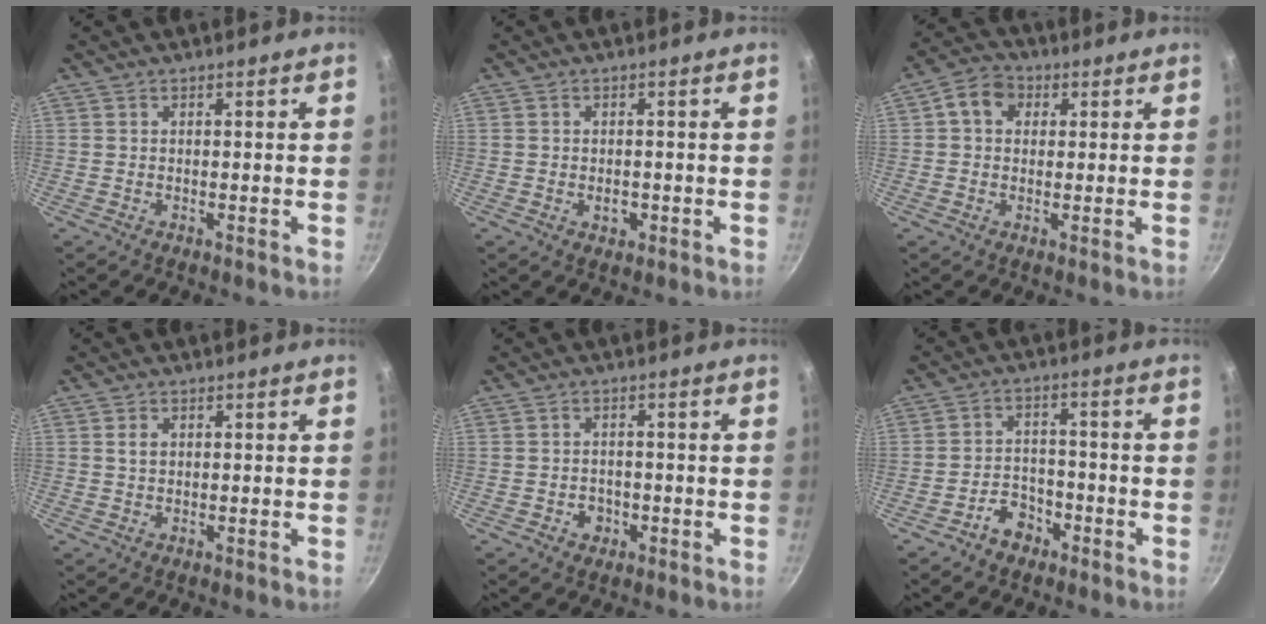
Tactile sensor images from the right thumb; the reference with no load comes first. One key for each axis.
{"total": 2.3, "fx": -0.6, "fy": 1.7, "fz": 1.4, "tx": -0.017, "ty": 0.003, "tz": -0.008}
{"total": 6.3, "fx": 1.6, "fy": 5.0, "fz": 3.4, "tx": -0.039, "ty": 0.008, "tz": 0.013}
{"total": 2.0, "fx": 0.5, "fy": 1.4, "fz": 1.3, "tx": -0.017, "ty": 0.003, "tz": 0.010}
{"total": 3.0, "fx": -1.1, "fy": 2.5, "fz": 1.3, "tx": -0.007, "ty": 0.008, "tz": -0.011}
{"total": 5.4, "fx": -3.5, "fy": 3.7, "fz": 1.9, "tx": -0.012, "ty": 0.037, "tz": -0.057}